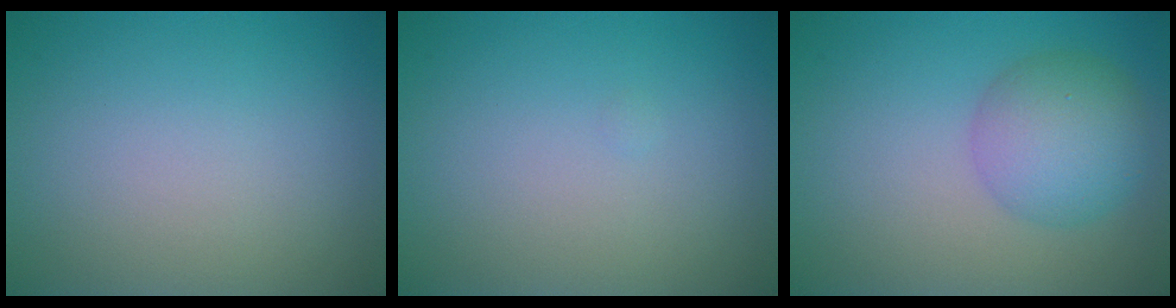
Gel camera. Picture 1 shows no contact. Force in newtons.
{"total": 0.0}
{"total": 4.8, "press": 4.8, "slide": 0.1}